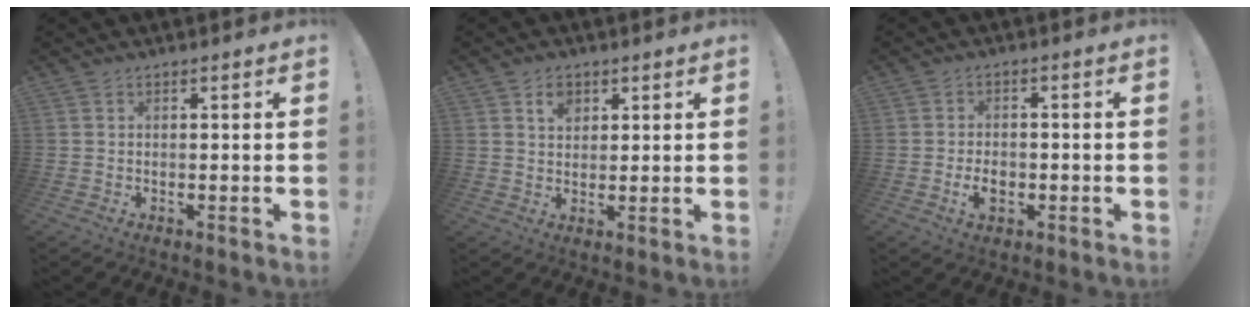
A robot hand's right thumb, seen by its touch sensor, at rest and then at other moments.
{"total": 4.3, "force": [2.3, 3.1, 2.0], "torque": [-0.013, -0.008, 0.037]}
{"total": 4.7, "force": [-1.9, 2.8, 3.3], "torque": [-0.052, 0.001, -0.036]}